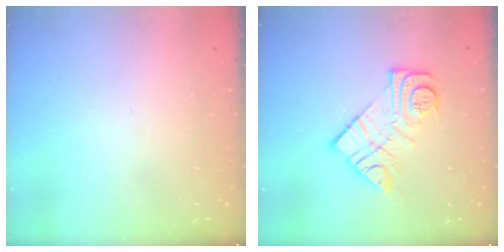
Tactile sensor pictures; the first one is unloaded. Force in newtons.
{"total": 13.2, "press": 13.2, "slide": 0.9}